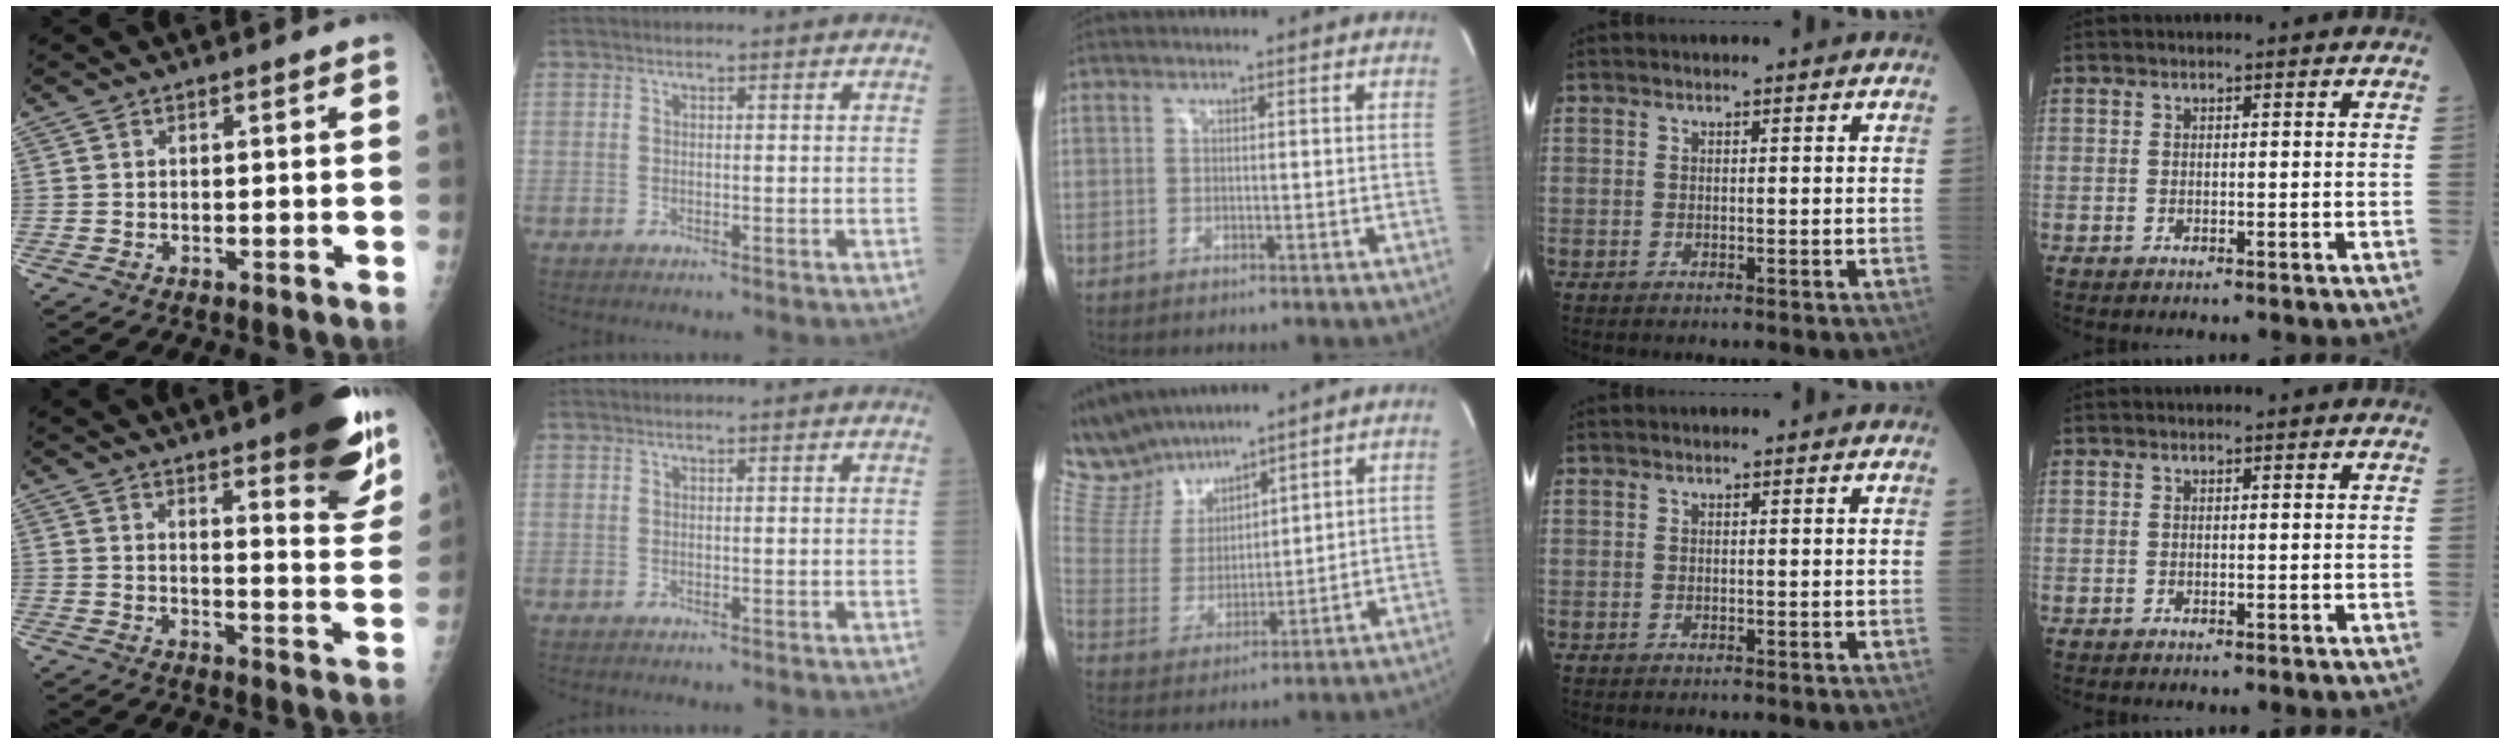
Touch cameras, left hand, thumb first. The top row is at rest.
{"thumb": {"total": 18.7, "force": [12.5, 4.1, 13.2], "torque": [-0.147, -0.066, 0.159]}, "middle": {"total": 11.0, "force": [10.1, 3.4, 2.6], "torque": [-0.075, 0.020, 0.212]}}